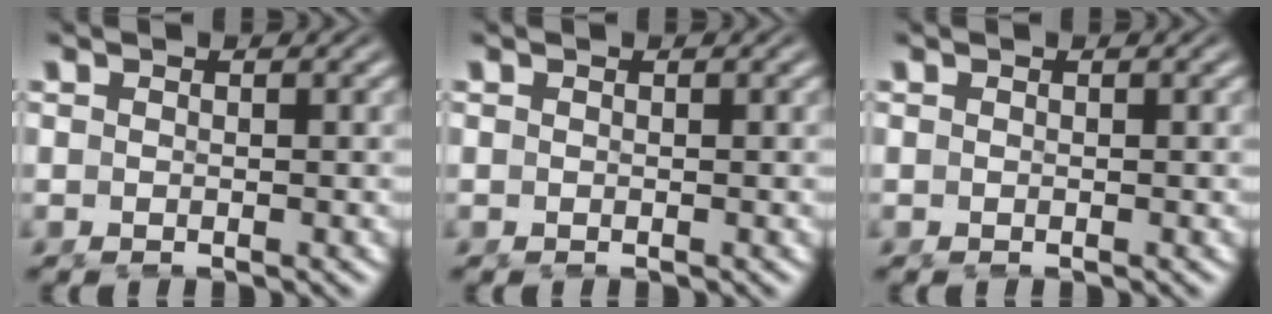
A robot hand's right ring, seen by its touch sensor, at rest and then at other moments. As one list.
[{"total": 0.0}, {"total": 0.0}]